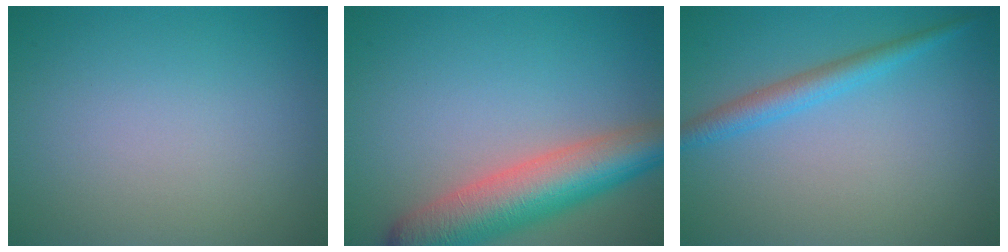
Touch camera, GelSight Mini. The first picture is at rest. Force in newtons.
{"total": 7.9, "press": 7.9, "slide": 0.5}
{"total": 2.5, "press": 2.5, "slide": 0.1}